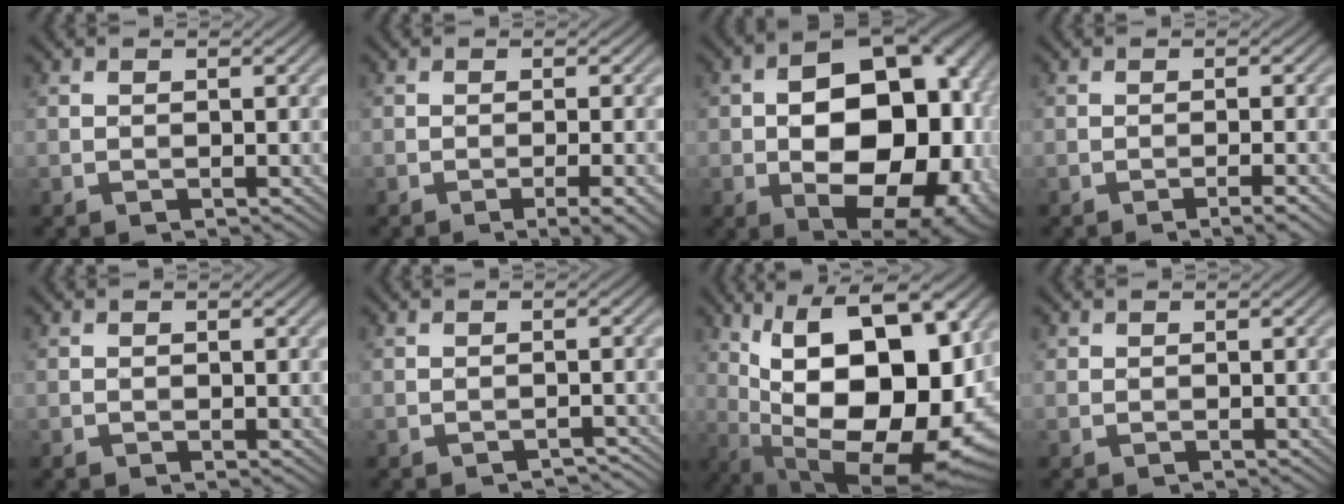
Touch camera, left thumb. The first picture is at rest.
{"total": 2.8, "force": [-1.3, 0.2, 2.5], "torque": [-0.042, 0.009, -0.025]}
{"total": 19.2, "force": [-2.5, 12.3, 14.6], "torque": [-0.177, -0.012, -0.013]}
{"total": 2.0, "force": [-1.2, 0.0, 1.6], "torque": [-0.029, 0.009, -0.023]}
{"total": 0.5, "force": [0.0, 0.4, 0.3], "torque": [-0.008, -0.001, 0.001]}
{"total": 0.9, "force": [-0.9, 0.0, -0.1], "torque": [0.000, 0.004, -0.015]}
{"total": 20.5, "force": [2.0, 10.5, 17.5], "torque": [-0.257, 0.010, 0.045]}
{"total": 0.8, "force": [0.5, 0.6, 0.1], "torque": [-0.003, 0.001, 0.008]}